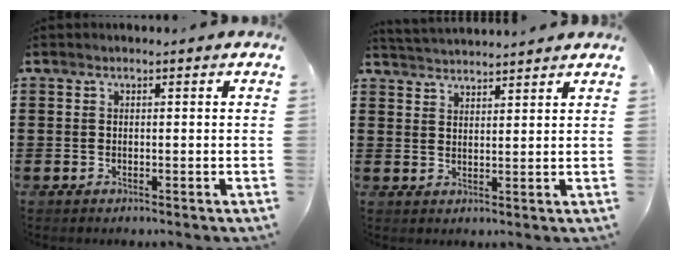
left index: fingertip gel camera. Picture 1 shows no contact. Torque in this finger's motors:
{"motor_torque": [0.14, 0.12, 0.06, 0.04]}